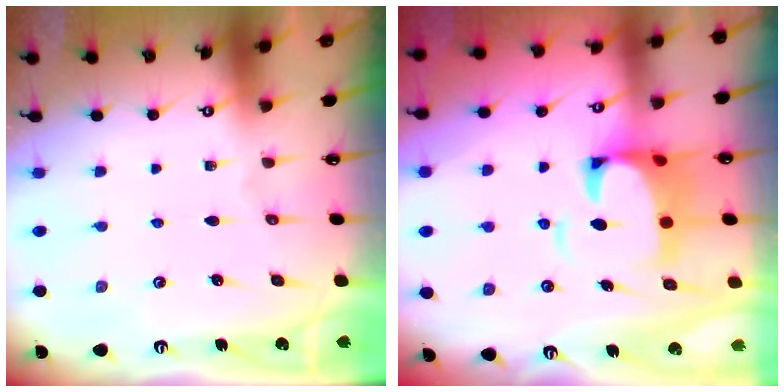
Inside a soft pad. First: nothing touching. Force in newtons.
{"total": 5.1, "press": 4.9, "slide": 1.5}